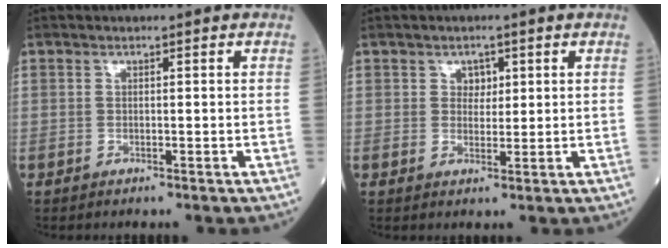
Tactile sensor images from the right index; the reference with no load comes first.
{"total": 2.1, "force": [0.9, 1.5, 1.1], "torque": [-0.009, -0.001, 0.012]}